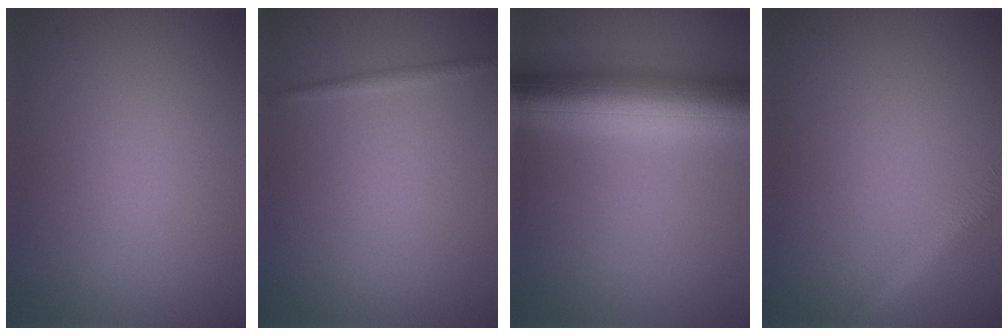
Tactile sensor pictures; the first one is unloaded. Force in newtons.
{"total": 0.8, "press": 0.8, "slide": 0.1}
{"total": 9.8, "press": 9.8, "slide": 0.3}
{"total": 2.8, "press": 2.8, "slide": 0.2}